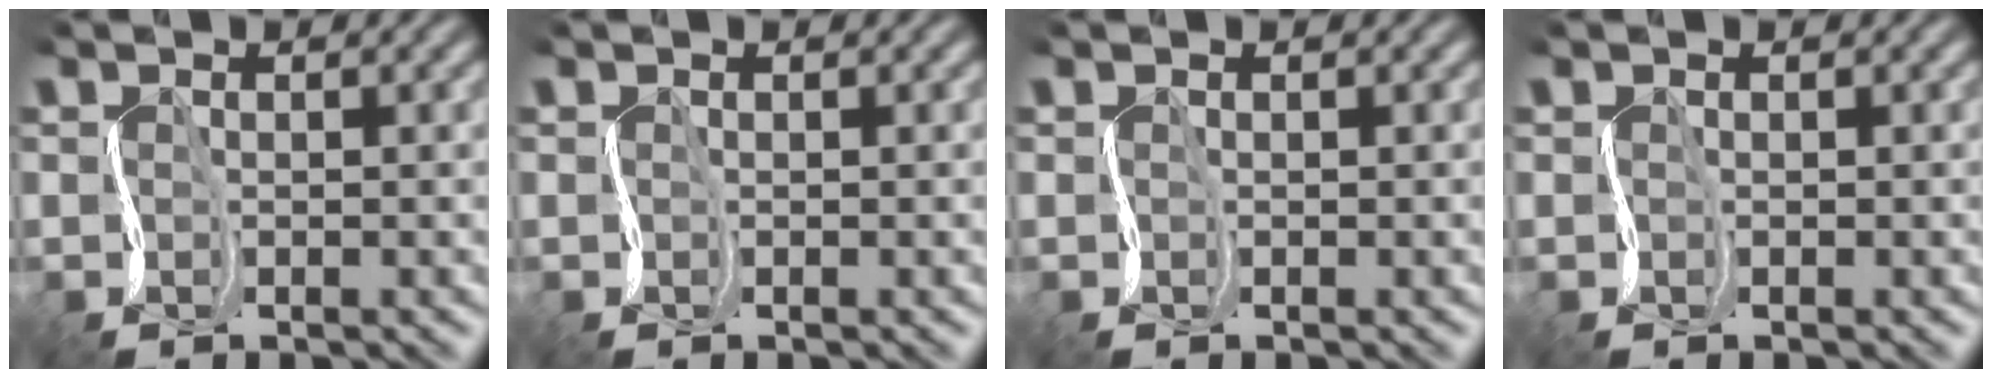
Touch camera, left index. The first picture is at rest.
{"total": 0.0}
{"total": 0.0}
{"total": 0.0}